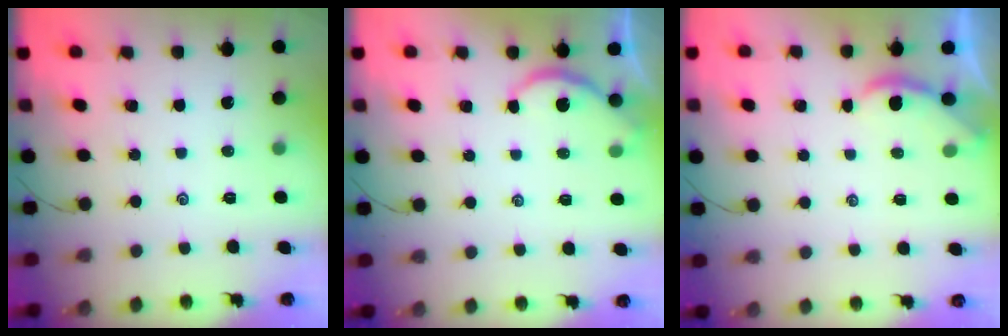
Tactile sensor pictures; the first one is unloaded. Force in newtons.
{"total": 3.9, "press": 3.9, "slide": 0.3}
{"total": 1.5, "press": 1.5, "slide": 0.2}